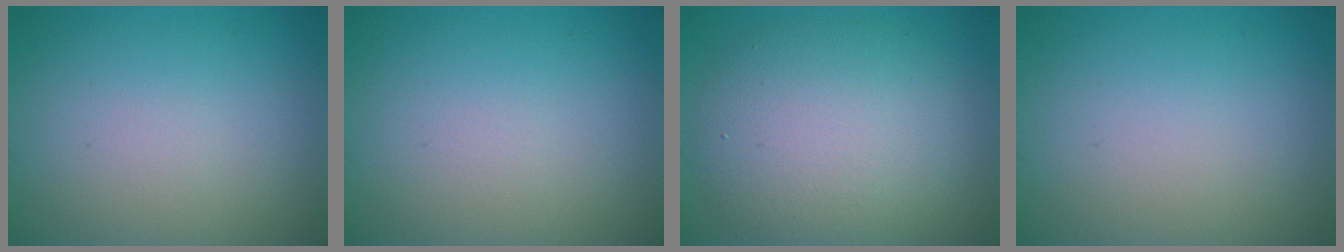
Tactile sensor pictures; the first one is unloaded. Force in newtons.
{"total": 0.0}
{"total": 7.8, "press": 7.8, "slide": 0.5}
{"total": 0.0}